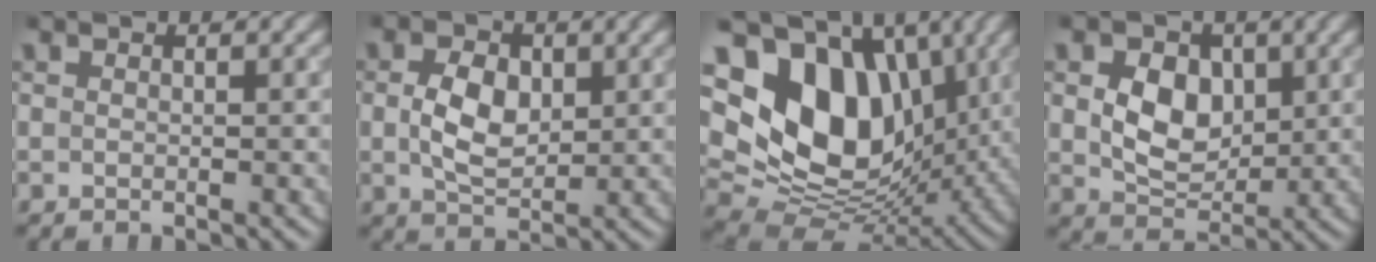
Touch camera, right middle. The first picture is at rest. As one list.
[{"total": 4.2, "force": [0.5, 2.7, 3.2], "torque": [-0.066, 0.000, 0.008]}, {"total": 15.3, "force": [4.4, 10.5, 10.3], "torque": [-0.191, 0.014, 0.077]}, {"total": 5.3, "force": [0.9, 3.8, 3.6], "torque": [-0.069, -0.005, 0.015]}]